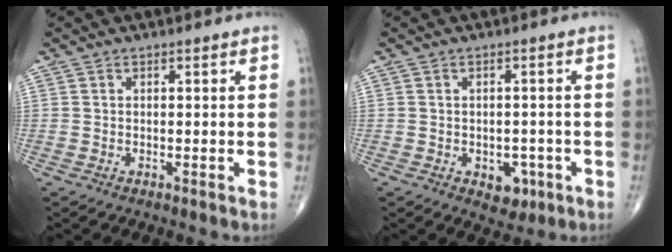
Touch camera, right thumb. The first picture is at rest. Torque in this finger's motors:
{"motor_torque": [0.88, 0.53, 0.12, -0.28, 0.00]}